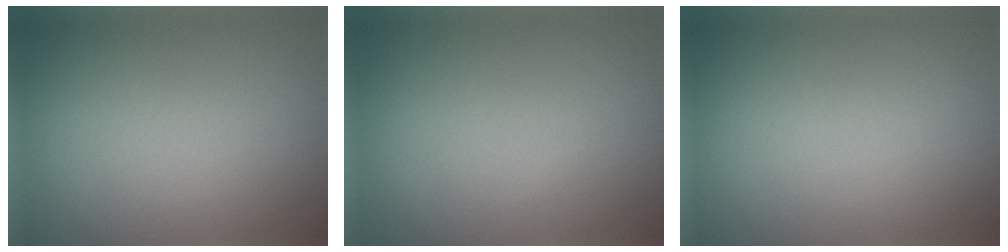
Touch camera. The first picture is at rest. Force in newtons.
{"total": 0.0}
{"total": 0.0}